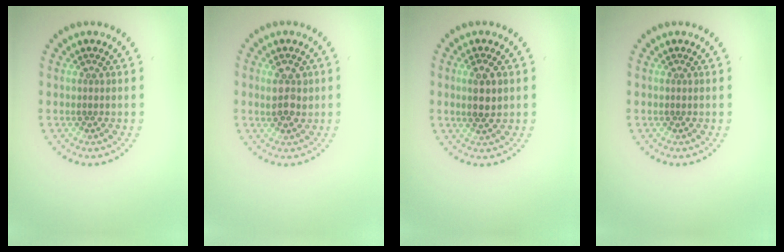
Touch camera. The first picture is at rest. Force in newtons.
{"total": 2.3, "press": 2.3, "slide": 0.2}
{"total": 2.3, "press": 2.2, "slide": 0.5}
{"total": 0.0}